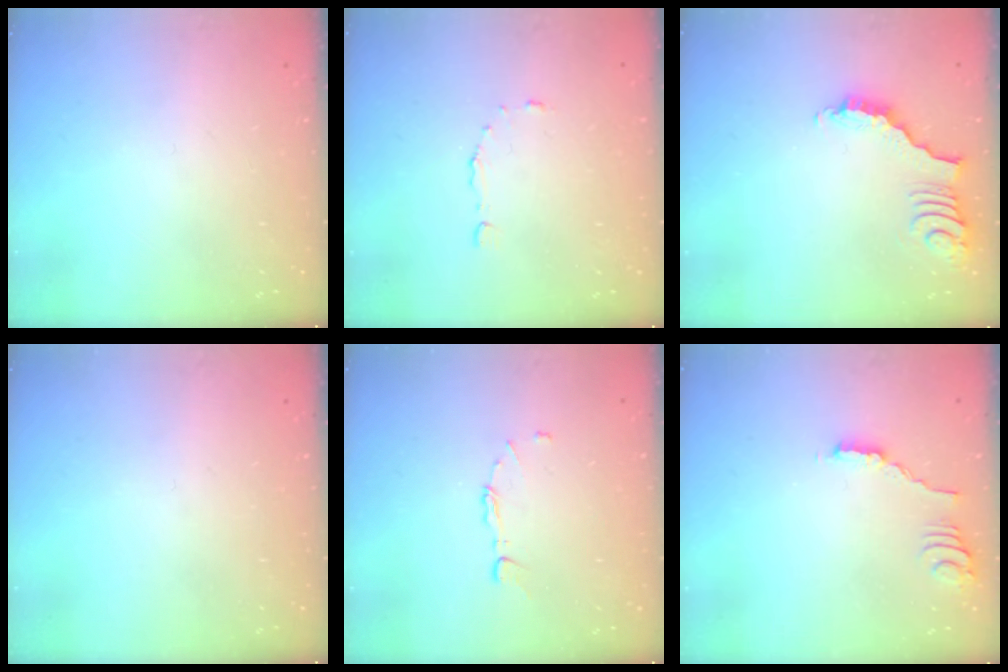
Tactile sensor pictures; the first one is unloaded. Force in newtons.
{"total": 4.0, "press": 3.9, "slide": 0.3}
{"total": 2.9, "press": 2.9, "slide": 0.6}
{"total": 0.0}
{"total": 6.9, "press": 6.9, "slide": 0.5}
{"total": 1.6, "press": 1.6, "slide": 0.4}